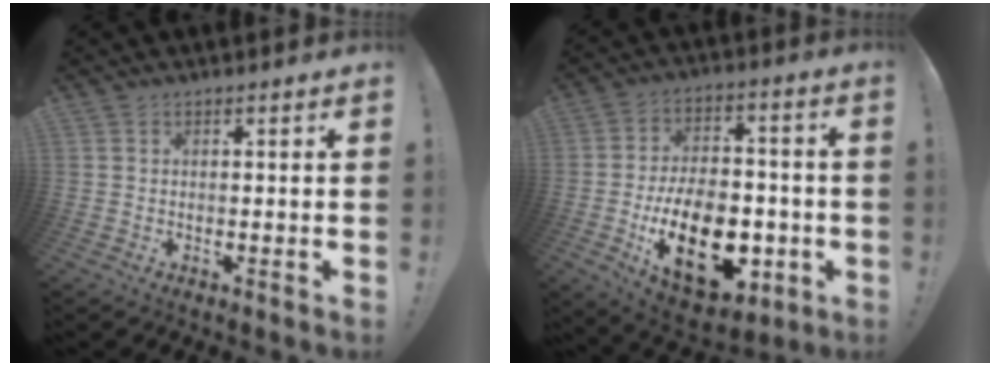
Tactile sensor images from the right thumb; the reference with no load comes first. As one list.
[{"total": 23.4, "force": [-6.9, 14.1, 17.3], "torque": [-0.276, 0.040, -0.096]}]